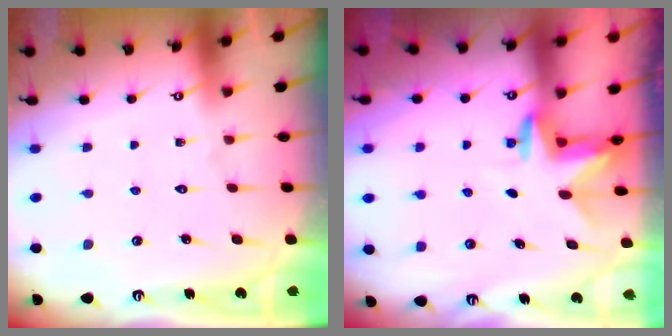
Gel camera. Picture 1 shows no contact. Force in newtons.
{"total": 2.7, "press": 2.7, "slide": 0.2}